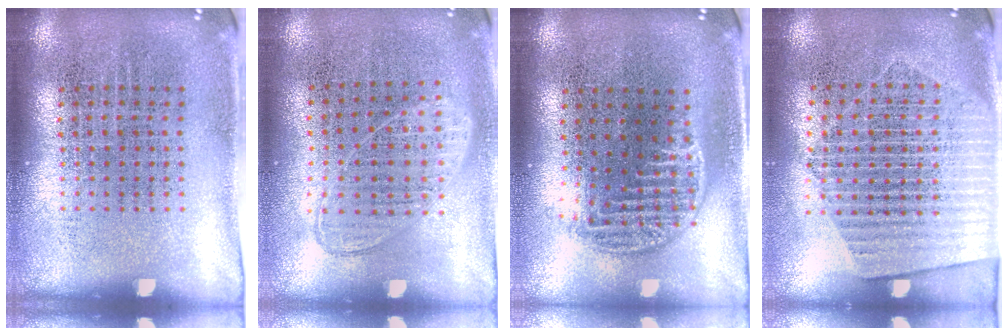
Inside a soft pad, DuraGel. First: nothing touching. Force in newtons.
{"total": 1.0, "press": 0.9, "slide": 0.4}
{"total": 1.1, "press": 1.0, "slide": 0.5}
{"total": 1.7, "press": 1.5, "slide": 0.7}